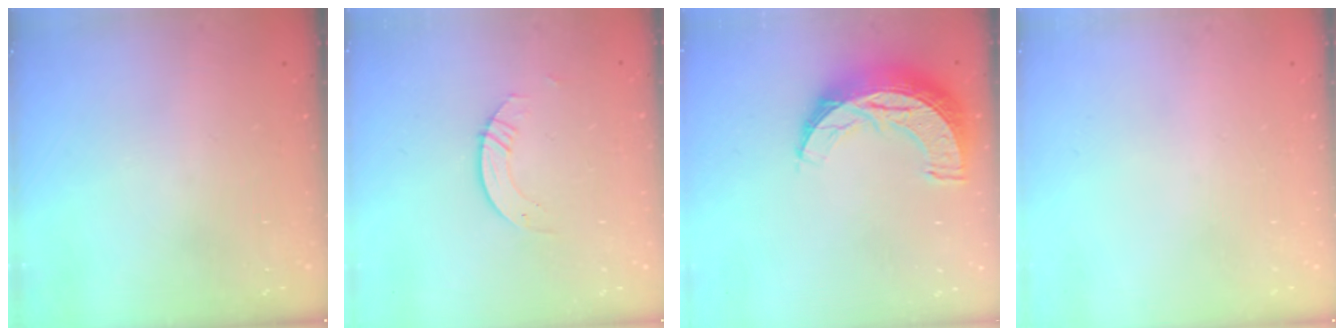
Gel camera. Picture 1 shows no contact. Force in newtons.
{"total": 2.2, "press": 2.2, "slide": 0.2}
{"total": 12.7, "press": 12.7, "slide": 0.8}
{"total": 0.0}